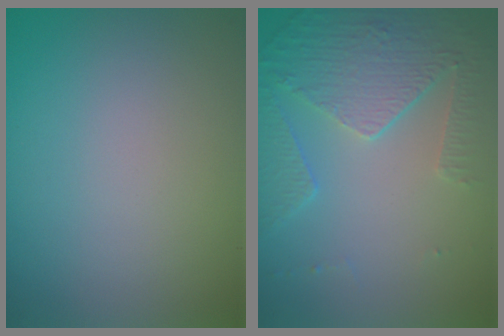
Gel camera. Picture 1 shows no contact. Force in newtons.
{"total": 5.3, "press": 3.8, "slide": 3.7}